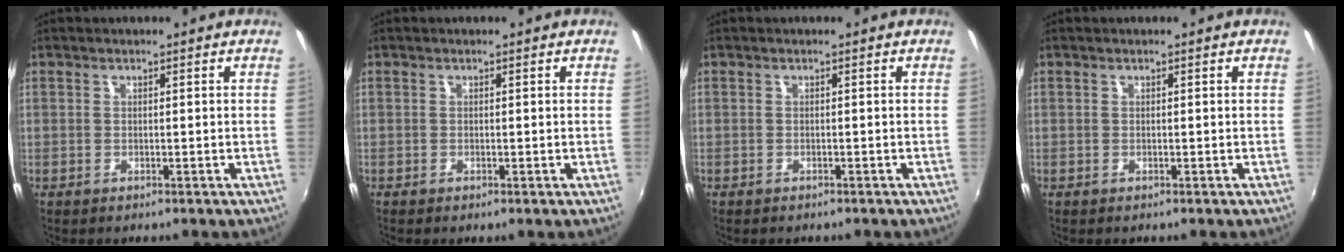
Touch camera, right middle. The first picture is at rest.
{"total": 0.0}
{"total": 1.1, "force": [-0.9, 0.4, 0.3], "torque": [-0.011, -0.003, -0.013]}
{"total": 0.0}